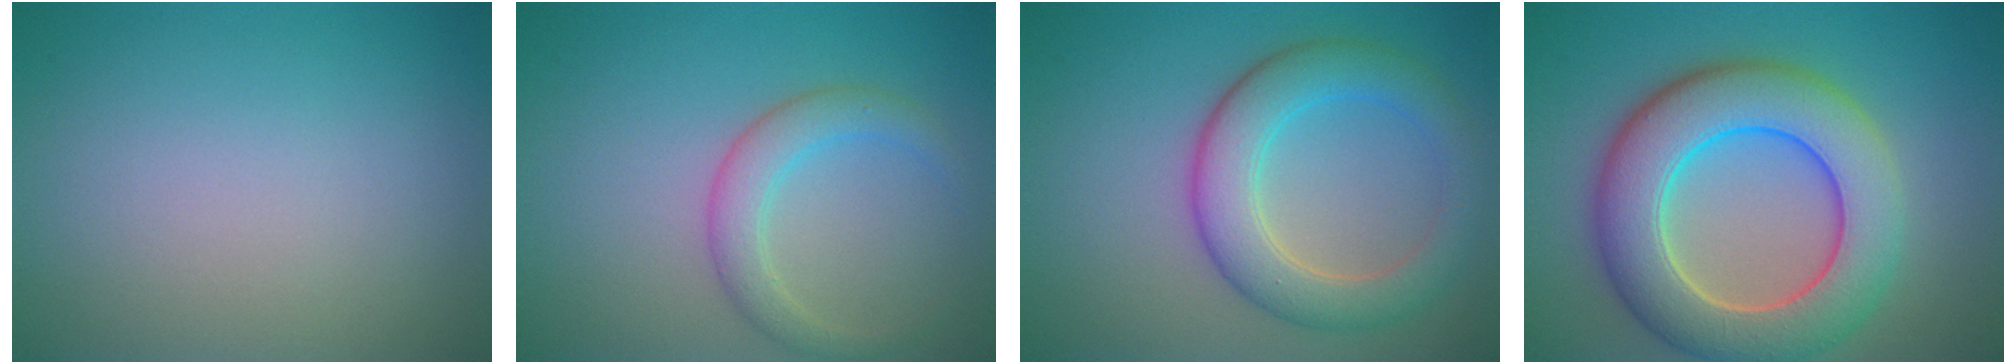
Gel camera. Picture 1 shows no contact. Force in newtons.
{"total": 2.8, "press": 2.8, "slide": 0.2}
{"total": 5.5, "press": 5.5, "slide": 0.1}
{"total": 10.0, "press": 10.0, "slide": 0.4}